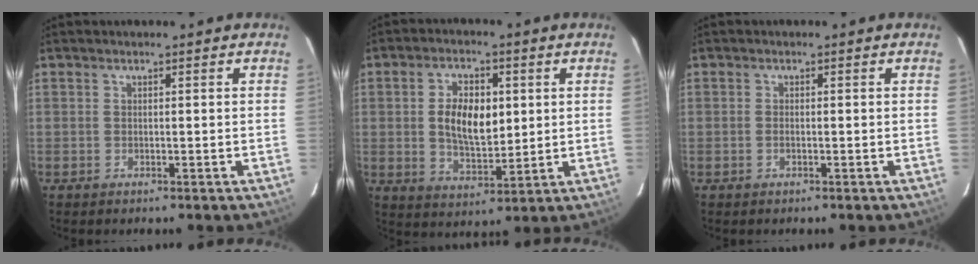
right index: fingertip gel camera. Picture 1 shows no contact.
{"total": 9.5, "force": [1.3, 5.2, 7.9], "torque": [-0.146, 0.007, 0.030]}
{"total": 0.7, "force": [-0.3, 0.4, 0.6], "torque": [-0.013, 0.001, -0.006]}